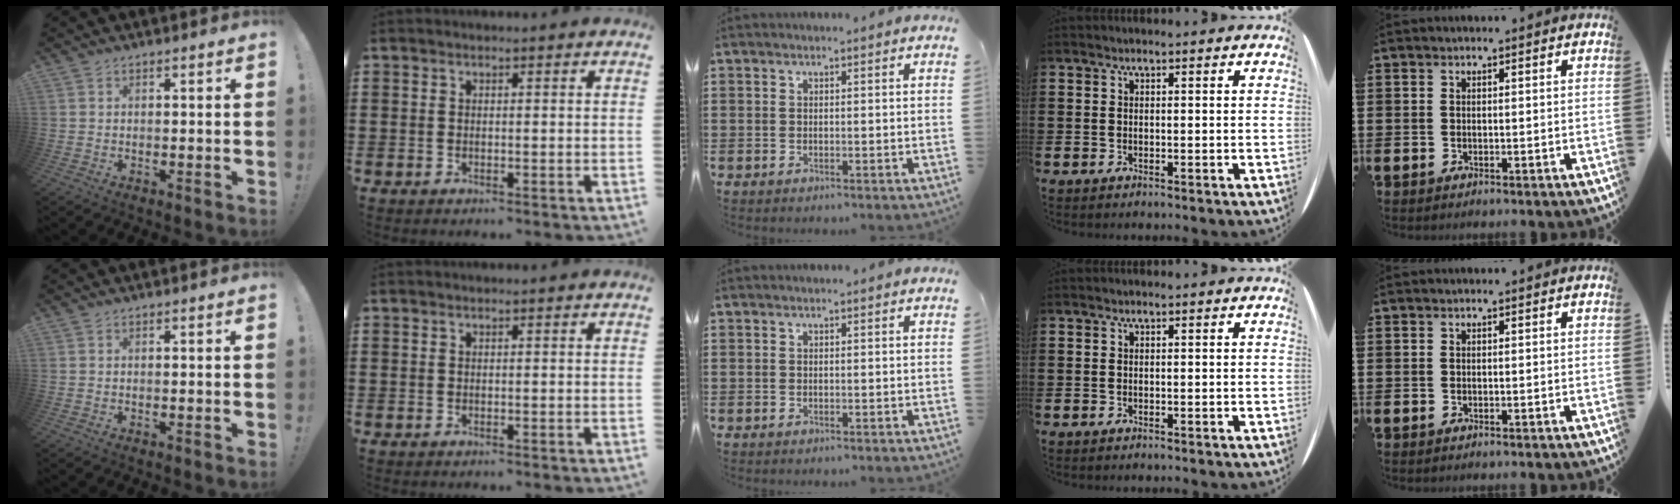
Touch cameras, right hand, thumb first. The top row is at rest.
{}